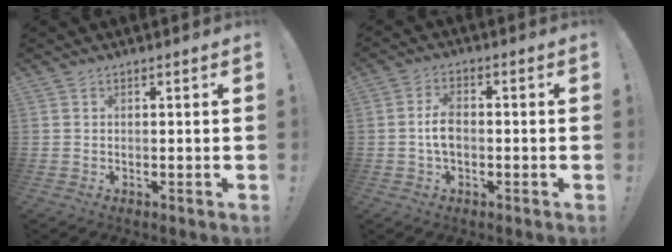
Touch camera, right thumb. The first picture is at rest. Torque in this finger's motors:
{"motor_torque": [1.00, 0.75, 0.70, -0.48, 0.00]}